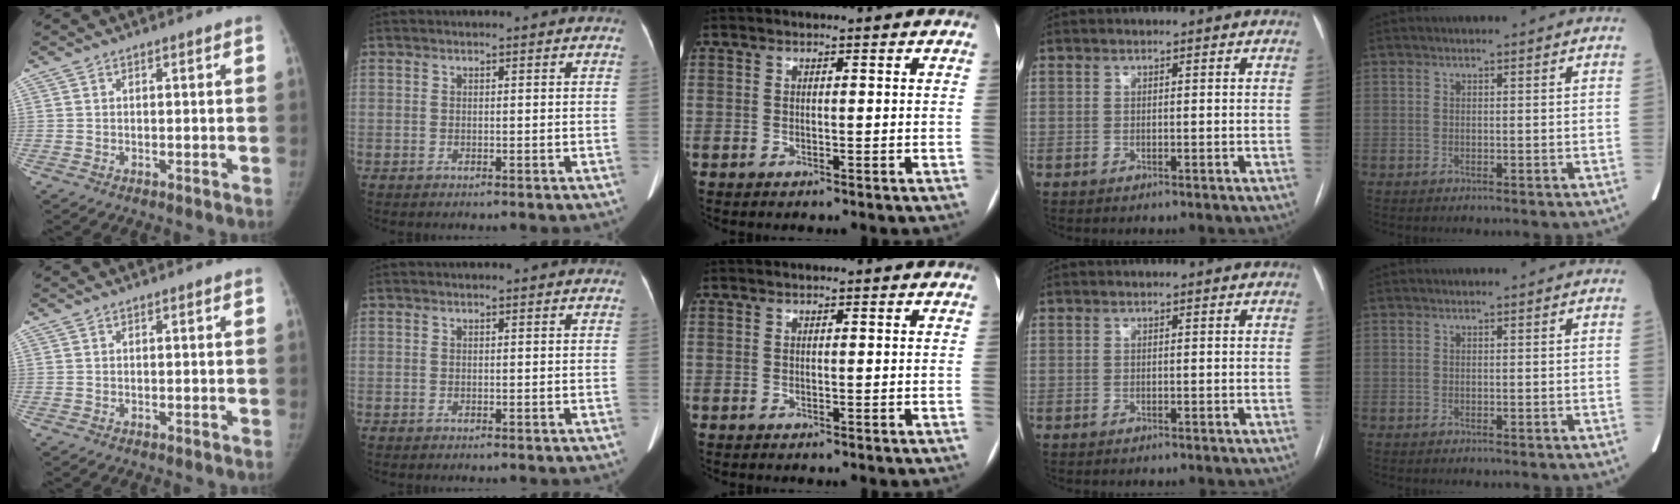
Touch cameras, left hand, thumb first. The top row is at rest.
{}